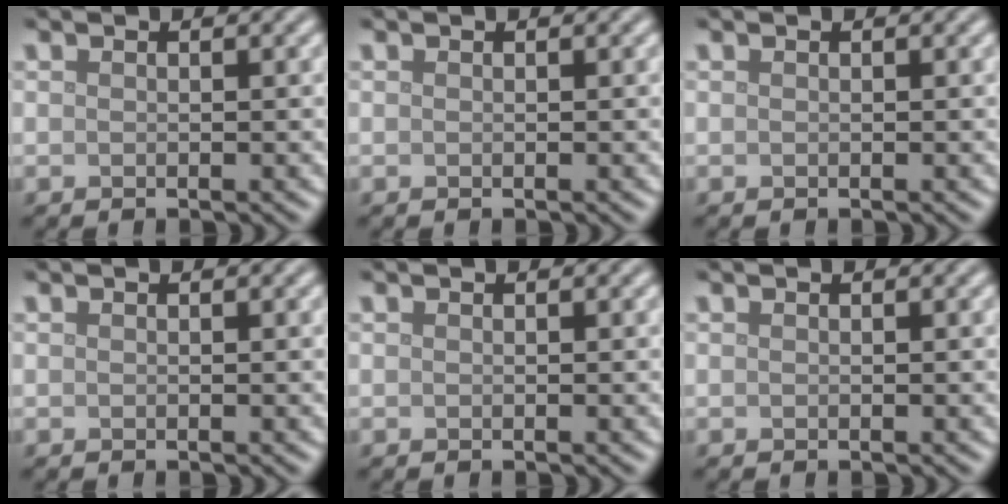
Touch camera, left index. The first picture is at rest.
{"total": 0.0}
{"total": 0.0}
{"total": 0.0}
{"total": 0.0}
{"total": 0.0}